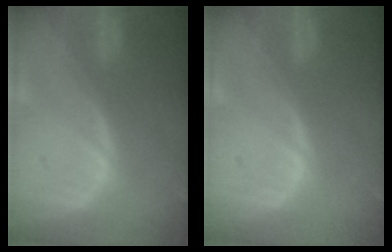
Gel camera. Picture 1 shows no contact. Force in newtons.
{"total": 0.0}